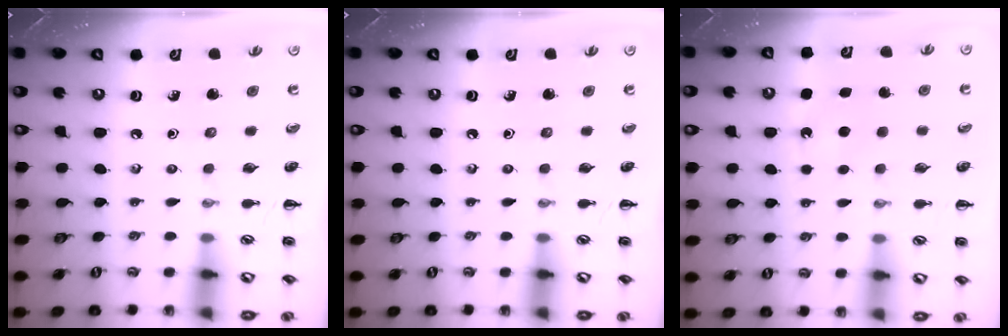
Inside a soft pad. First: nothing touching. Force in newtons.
{"total": 0.0}
{"total": 4.7, "press": 4.5, "slide": 1.3}